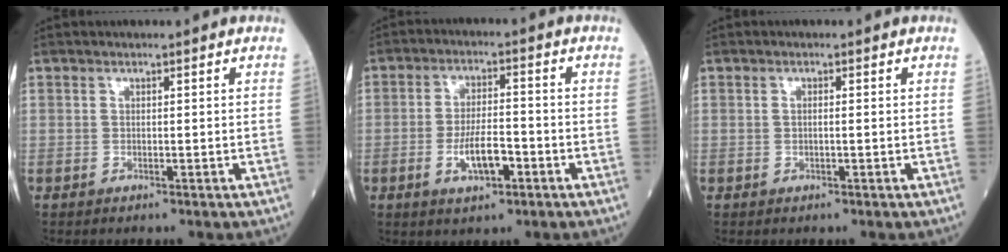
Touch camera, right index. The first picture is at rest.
{"total": 6.3, "force": [-2.4, 2.0, 5.5], "torque": [-0.105, 0.001, -0.040]}
{"total": 0.7, "force": [0.0, 0.1, 0.7], "torque": [-0.014, 0.000, -0.001]}